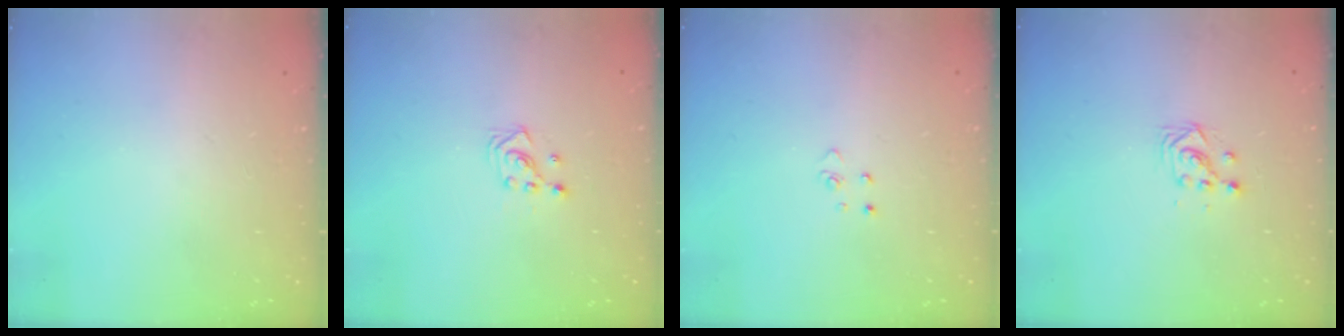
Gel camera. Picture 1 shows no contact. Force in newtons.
{"total": 3.2, "press": 3.2, "slide": 0.4}
{"total": 2.8, "press": 2.8, "slide": 0.3}
{"total": 3.0, "press": 3.0, "slide": 0.2}